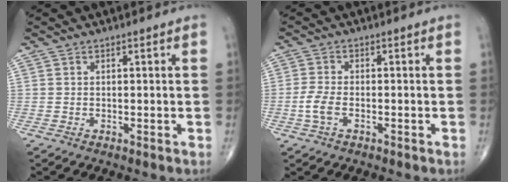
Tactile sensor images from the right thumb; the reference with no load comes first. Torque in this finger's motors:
{"motor_torque": [0.11, -0.08, 0.49, 0.02, 0.02]}